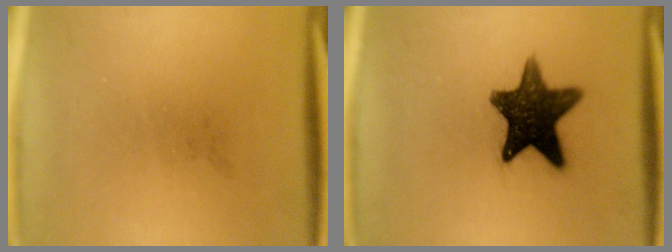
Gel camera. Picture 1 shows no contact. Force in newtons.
{"total": 13.3}